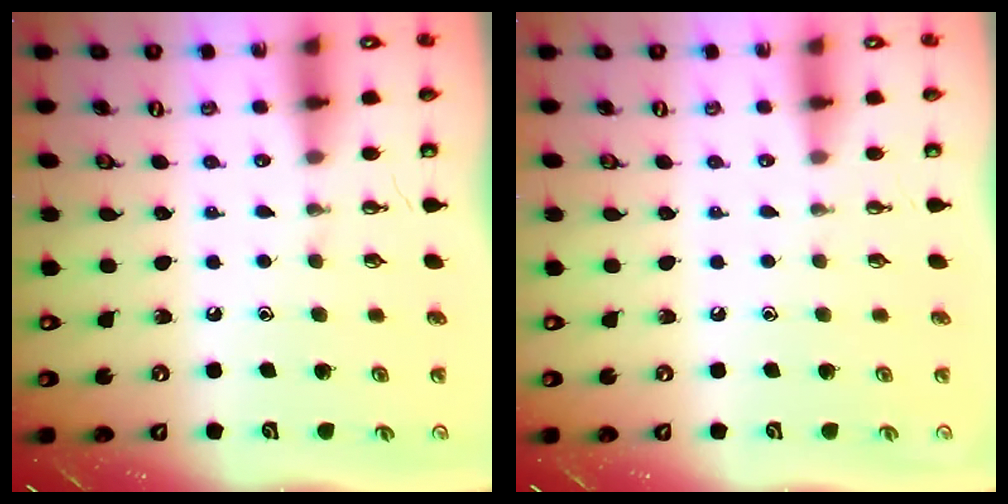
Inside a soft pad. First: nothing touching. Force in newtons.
{"total": 0.0}